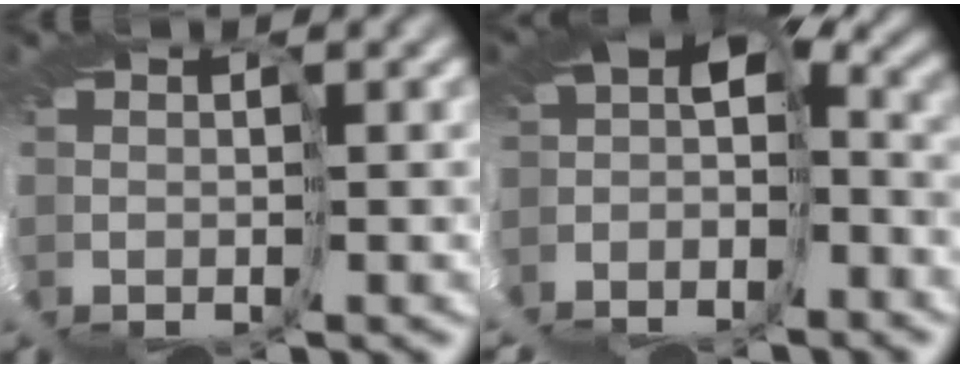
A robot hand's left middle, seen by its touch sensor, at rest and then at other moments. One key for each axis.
{"total": 5.5, "fx": -4.6, "fy": 1.8, "fz": 2.4, "tx": -0.061, "ty": -0.032, "tz": -0.044}